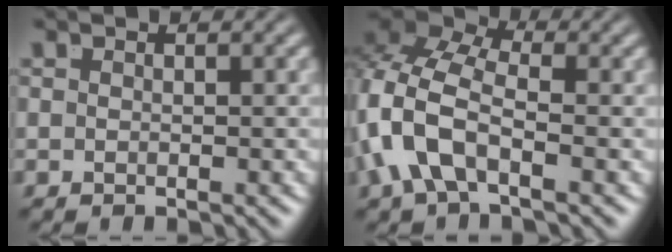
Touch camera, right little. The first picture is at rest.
{"total": 8.2, "force": [0.6, 5.8, 5.7], "torque": [-0.145, -0.013, 0.006]}